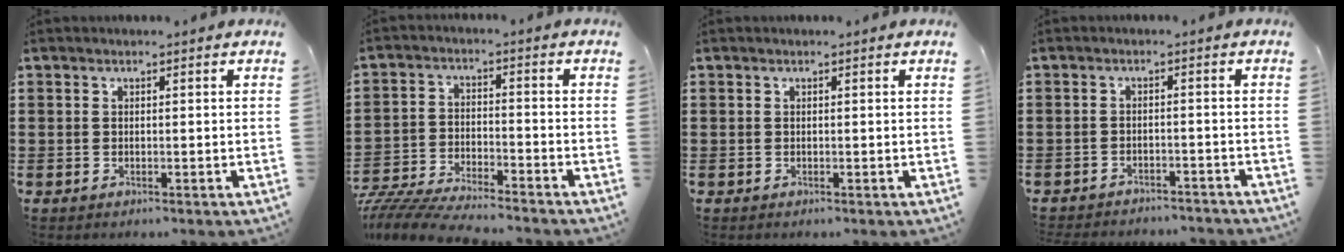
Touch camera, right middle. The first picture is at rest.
{"total": 6.4, "force": [-6.2, 0.2, 1.3], "torque": [-0.035, -0.002, -0.126]}
{"total": 0.0}
{"total": 2.5, "force": [-2.5, 0.2, 0.0], "torque": [-0.006, 0.000, -0.054]}